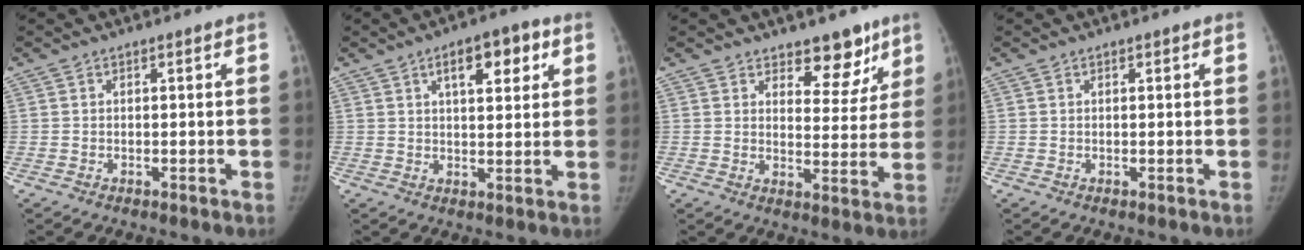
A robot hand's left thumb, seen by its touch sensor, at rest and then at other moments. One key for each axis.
{"total": 8.6, "fx": 3.8, "fy": 3.7, "fz": 6.8, "tx": -0.076, "ty": -0.005, "tz": 0.053}
{"total": 8.2, "fx": 5.9, "fy": 4.4, "fz": 3.7, "tx": -0.002, "ty": -0.036, "tz": 0.082}
{"total": 0.0}